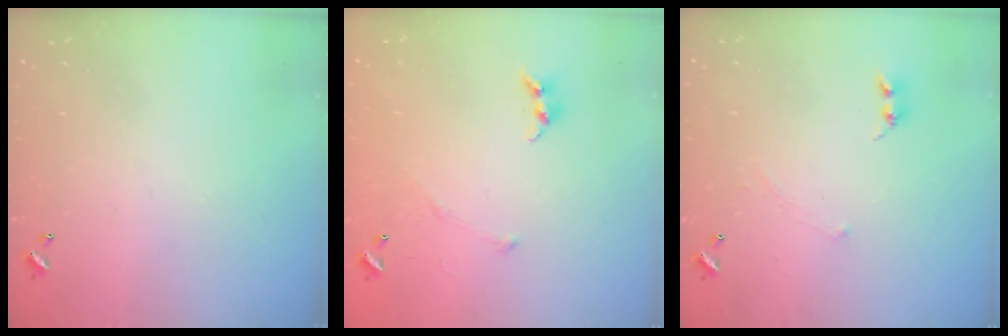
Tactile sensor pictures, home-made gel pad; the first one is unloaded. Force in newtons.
{"total": 5.2, "press": 5.1, "slide": 0.6}
{"total": 0.6, "press": 0.3, "slide": 0.5}